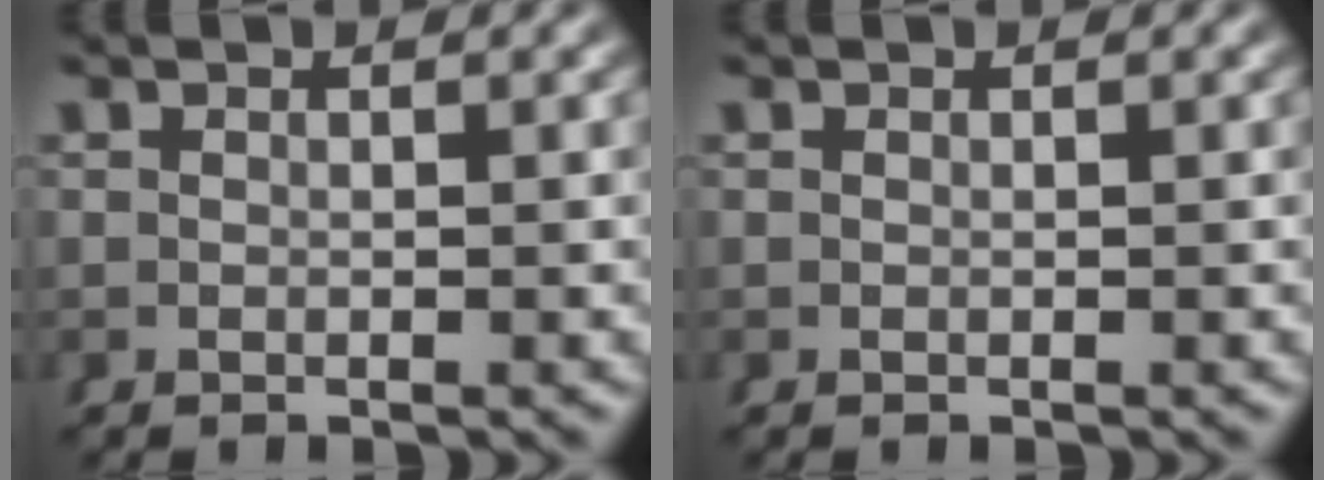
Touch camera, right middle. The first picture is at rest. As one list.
[{"total": 0.0}]